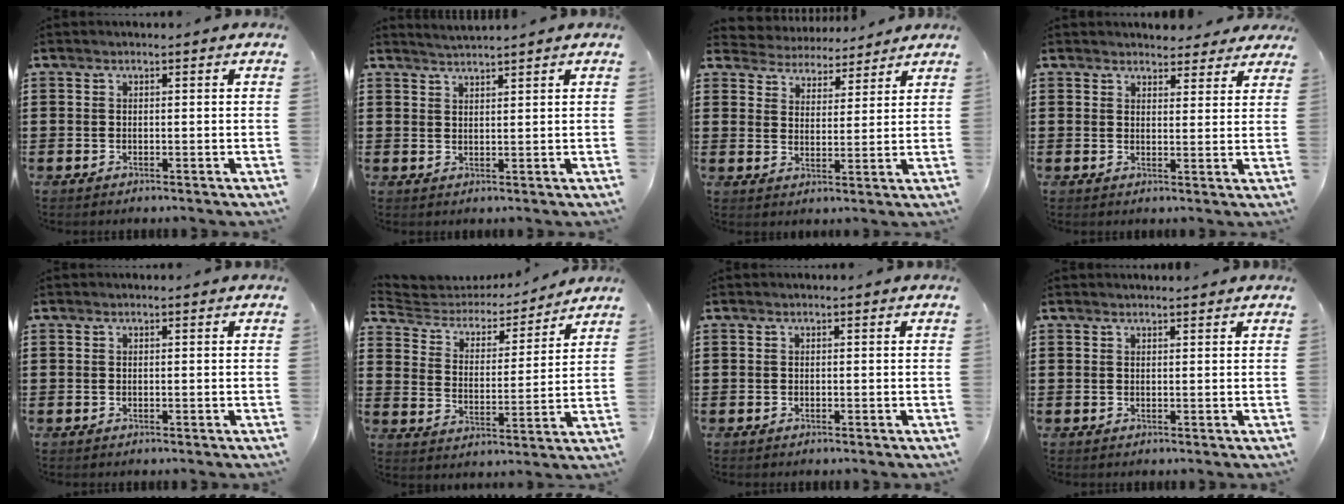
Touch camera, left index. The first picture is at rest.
{"total": 1.9, "force": [1.9, -0.4, 0.1], "torque": [-0.005, -0.002, 0.036]}
{"total": 3.9, "force": [3.8, 0.7, -0.6], "torque": [-0.010, -0.022, 0.065]}
{"total": 3.6, "force": [3.4, 1.1, 0.1], "torque": [-0.005, -0.011, 0.064]}
{"total": 0.0}
{"total": 3.9, "force": [3.6, 1.3, 0.7], "torque": [-0.040, -0.027, 0.053]}
{"total": 0.0}
{"total": 0.8, "force": [0.8, 0.0, 0.1], "torque": [-0.004, -0.001, 0.016]}